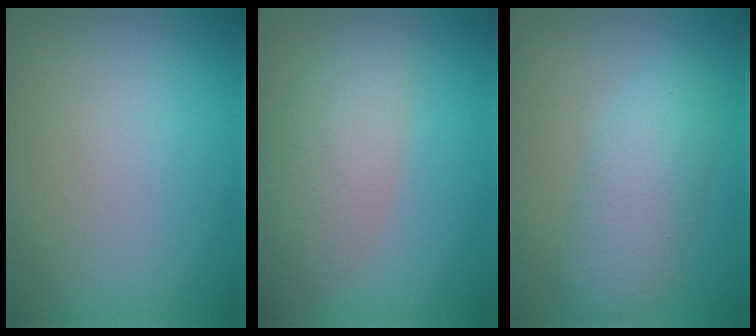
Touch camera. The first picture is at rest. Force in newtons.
{"total": 5.4, "press": 5.4, "slide": 0.2}
{"total": 4.4, "press": 4.4, "slide": 0.1}